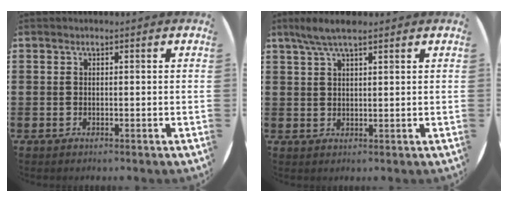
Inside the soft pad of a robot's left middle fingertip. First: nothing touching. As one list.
[{"total": 4.4, "force": [3.2, 0.9, 2.8], "torque": [-0.062, 0.003, 0.058]}]